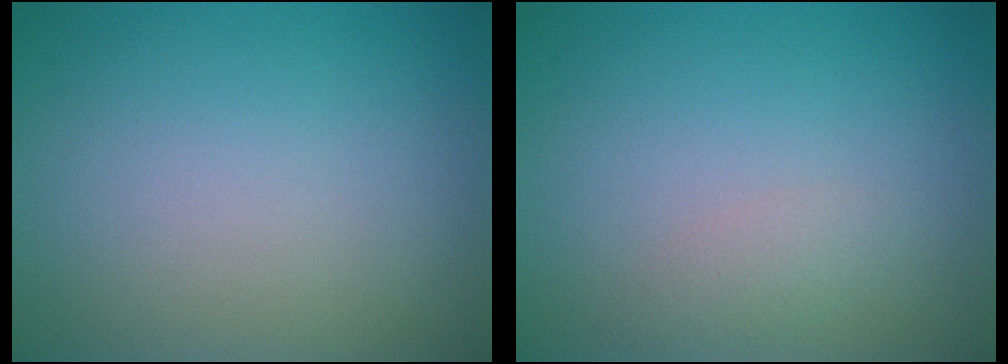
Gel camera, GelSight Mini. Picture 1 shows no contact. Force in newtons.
{"total": 1.1, "press": 1.1, "slide": 0.0}